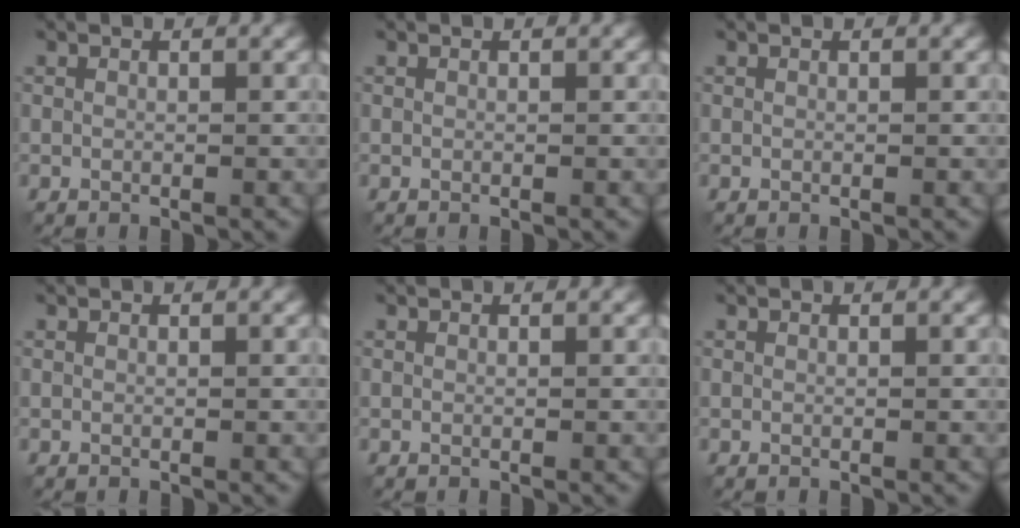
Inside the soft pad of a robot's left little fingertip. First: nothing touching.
{"total": 0.0}
{"total": 0.0}
{"total": 0.0}
{"total": 0.0}
{"total": 0.0}